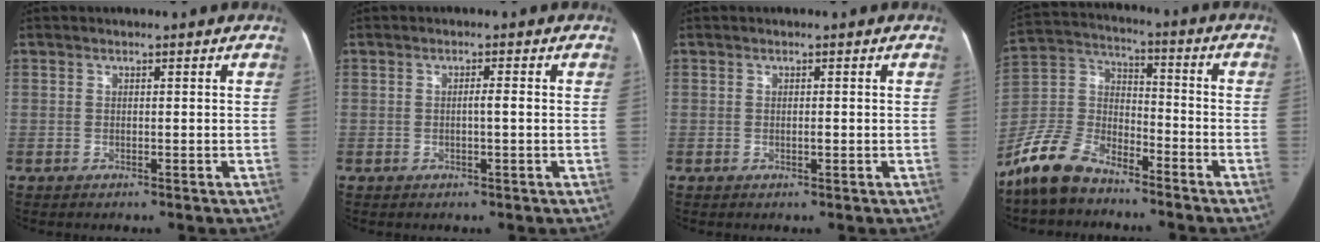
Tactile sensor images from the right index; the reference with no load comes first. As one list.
[{"total": 1.6, "force": [-0.2, 0.2, 1.5], "torque": [-0.026, 0.005, -0.005]}, {"total": 0.7, "force": [-0.2, 0.3, 0.6], "torque": [-0.010, 0.001, -0.005]}, {"total": 12.0, "force": [-9.6, 5.6, 4.7], "torque": [-0.116, 0.015, -0.190]}]